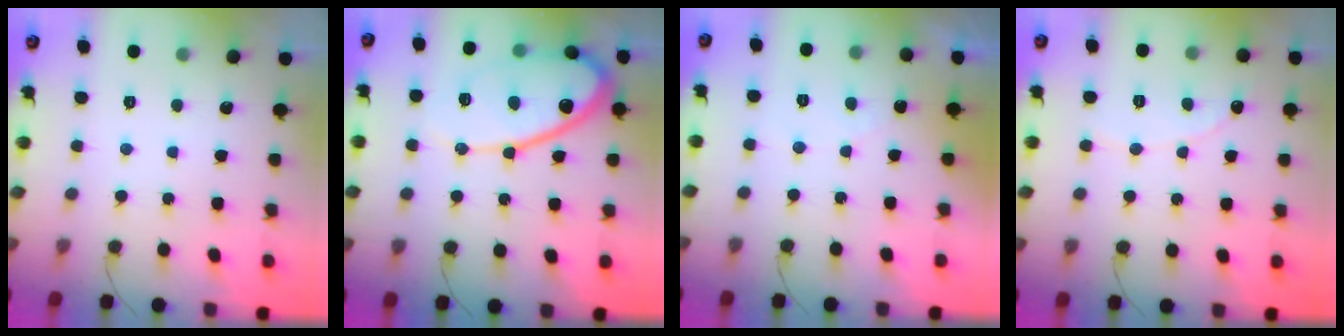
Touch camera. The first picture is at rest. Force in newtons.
{"total": 14.7, "press": 14.7, "slide": 1.1}
{"total": 2.2, "press": 2.2, "slide": 0.1}
{"total": 2.1, "press": 2.1, "slide": 0.1}